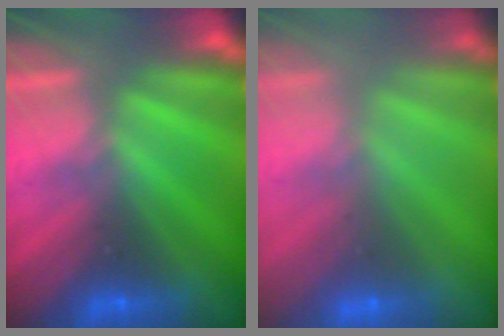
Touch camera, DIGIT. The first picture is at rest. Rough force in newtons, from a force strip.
{"total": 2.4}